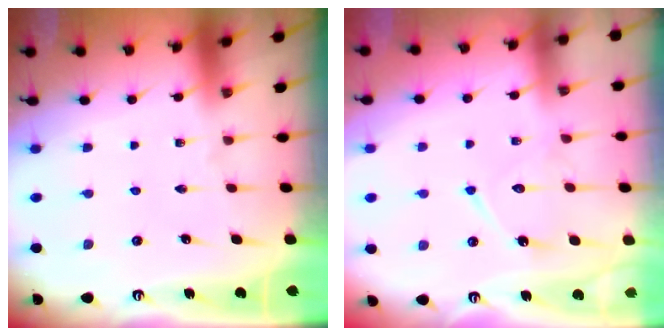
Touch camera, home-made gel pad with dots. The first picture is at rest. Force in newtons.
{"total": 10.8, "press": 10.8, "slide": 0.8}